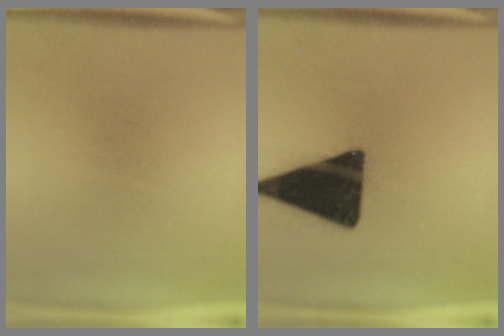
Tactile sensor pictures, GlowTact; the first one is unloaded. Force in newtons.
{"total": 19.6}